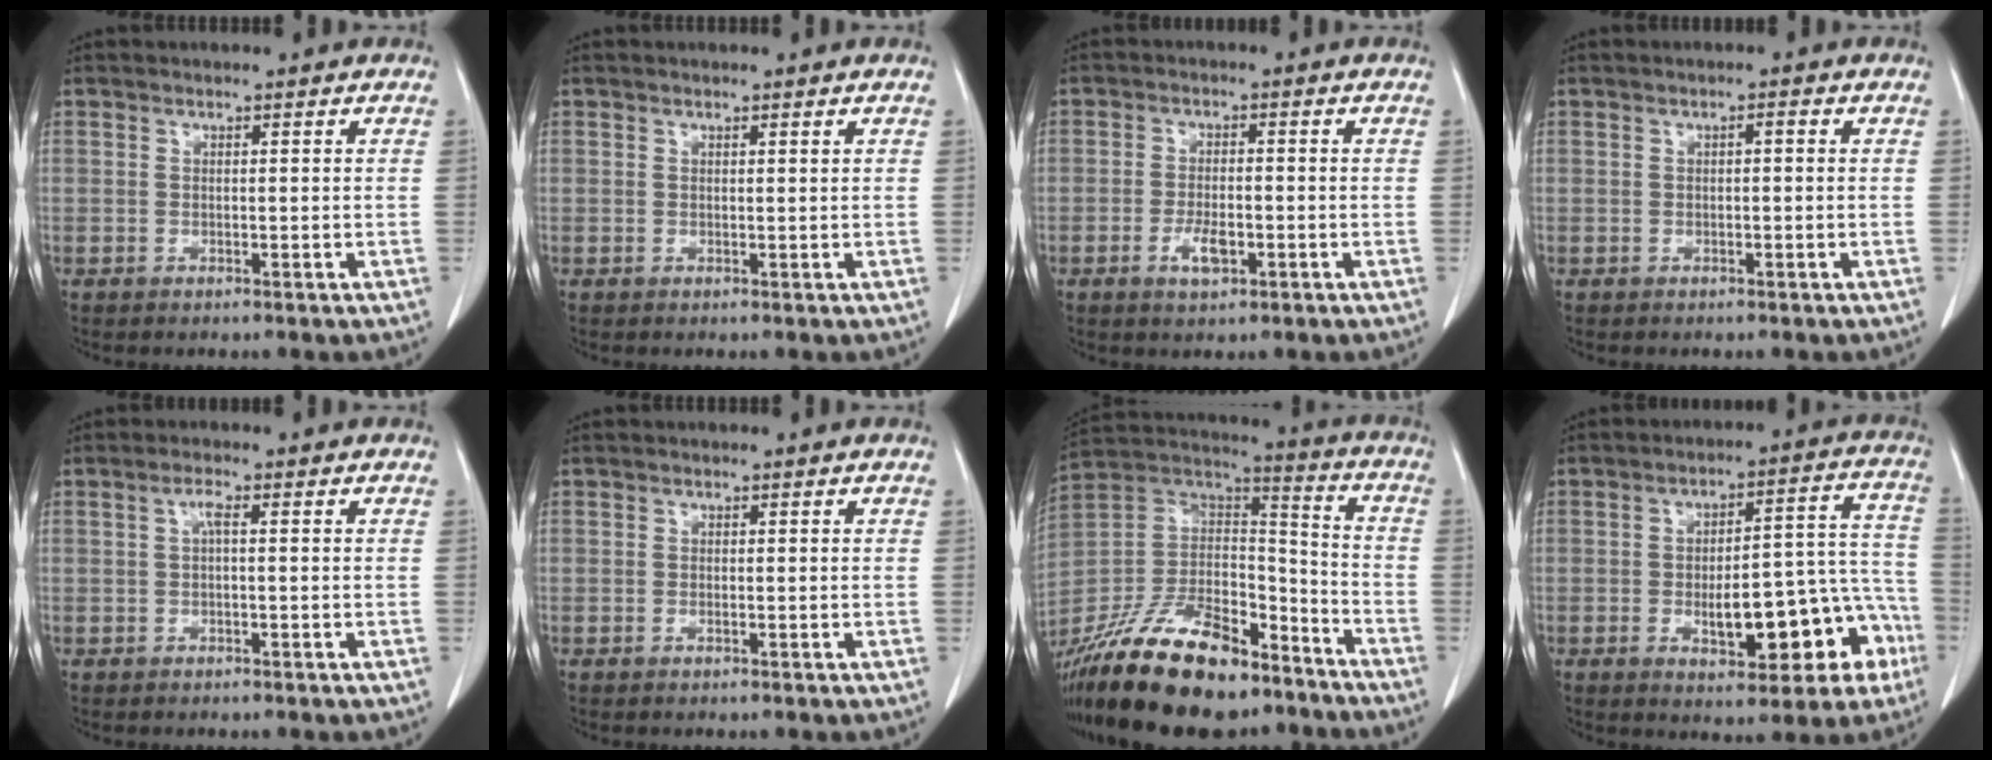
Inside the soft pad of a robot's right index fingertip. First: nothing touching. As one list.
[{"total": 0.5, "force": [0.3, 0.2, 0.4], "torque": [-0.013, 0.006, 0.007]}, {"total": 4.5, "force": [-1.8, 2.0, 3.7], "torque": [-0.070, 0.002, -0.026]}, {"total": 1.2, "force": [0.2, 0.5, 1.1], "torque": [-0.022, 0.008, 0.005]}, {"total": 2.0, "force": [0.3, 0.6, 1.8], "torque": [-0.042, 0.006, 0.007]}, {"total": 0.7, "force": [-0.2, 0.4, 0.6], "torque": [-0.015, 0.000, -0.003]}, {"total": 28.6, "force": [-20.5, 10.7, 16.8], "torque": [-0.352, -0.019, -0.355]}, {"total": 16.8, "force": [-5.7, 6.4, 14.4], "torque": [-0.148, 0.051, -0.063]}]